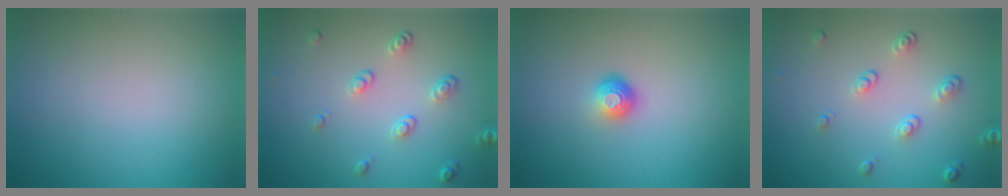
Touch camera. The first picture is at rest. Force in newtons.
{"total": 2.2, "press": 1.4, "slide": 1.7}
{"total": 1.8, "press": 1.2, "slide": 1.4}
{"total": 2.2, "press": 1.4, "slide": 1.7}